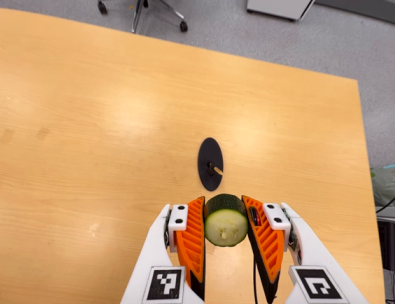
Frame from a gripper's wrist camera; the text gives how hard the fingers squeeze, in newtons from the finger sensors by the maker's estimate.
{"total": 11.0, "left": 10.1, "right": 11.8}